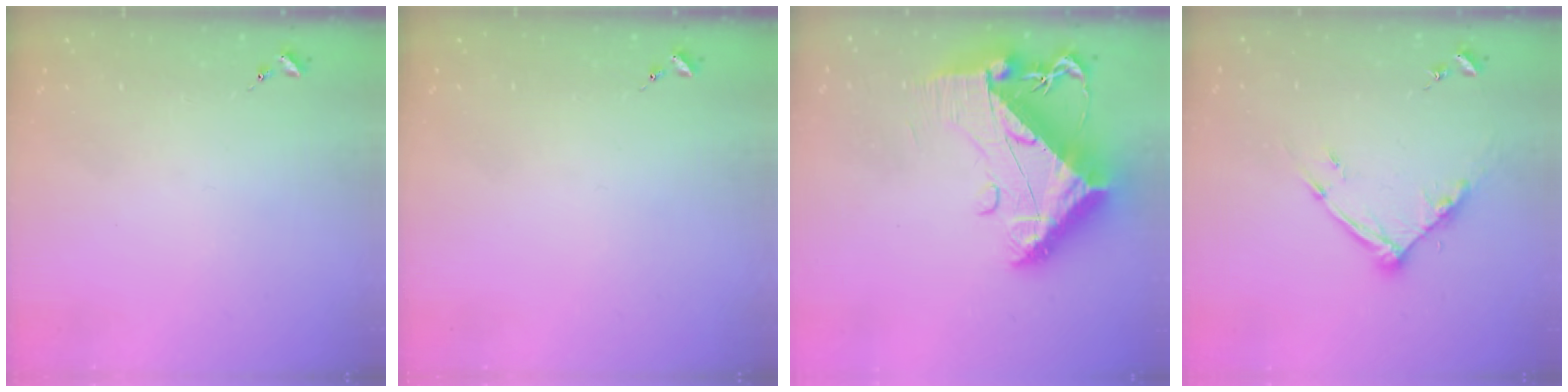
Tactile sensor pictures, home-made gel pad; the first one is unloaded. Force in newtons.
{"total": 0.0}
{"total": 16.5, "press": 16.4, "slide": 1.8}
{"total": 10.3, "press": 10.2, "slide": 0.9}